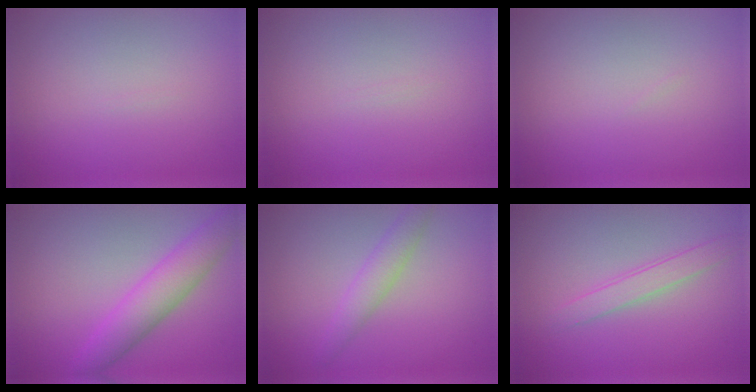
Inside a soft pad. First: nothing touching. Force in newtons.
{"total": 0.0}
{"total": 0.0}
{"total": 4.6, "press": 4.6, "slide": 0.1}
{"total": 2.3, "press": 2.3, "slide": 0.0}
{"total": 2.0, "press": 2.0, "slide": 0.1}